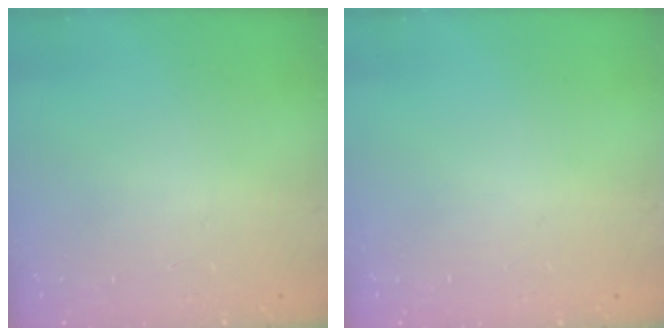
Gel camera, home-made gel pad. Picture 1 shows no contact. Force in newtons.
{"total": 0.0}